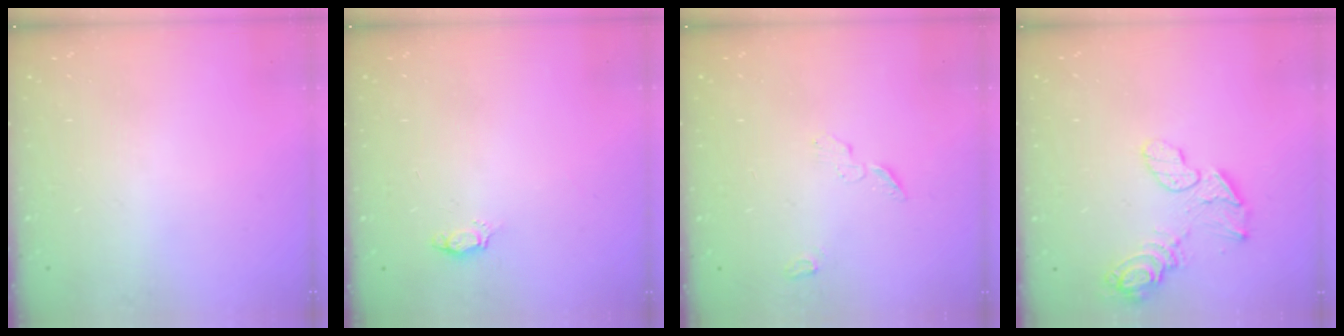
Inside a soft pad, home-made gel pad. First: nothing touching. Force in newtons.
{"total": 3.0, "press": 2.9, "slide": 0.4}
{"total": 3.8, "press": 3.8, "slide": 0.4}
{"total": 10.6, "press": 10.4, "slide": 2.1}